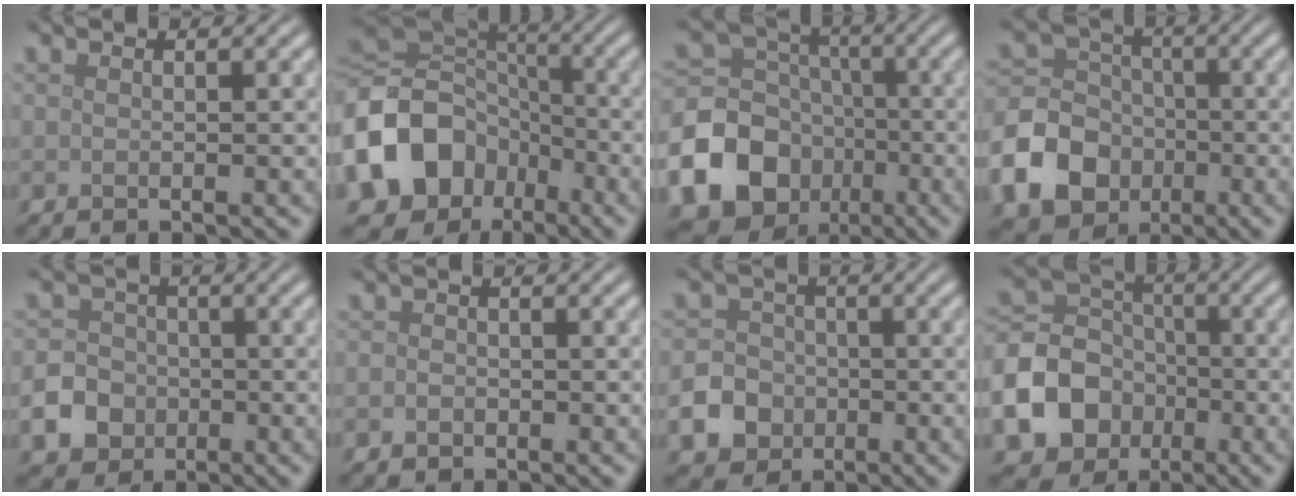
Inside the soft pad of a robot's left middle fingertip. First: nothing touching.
{"total": 14.1, "force": [-5.4, 11.2, 6.6], "torque": [-0.169, -0.020, -0.114]}
{"total": 15.0, "force": [-6.2, 12.7, 5.0], "torque": [-0.124, -0.050, -0.126]}
{"total": 11.7, "force": [-4.7, 9.9, 4.2], "torque": [-0.102, -0.036, -0.109]}
{"total": 4.6, "force": [-1.8, 3.9, 1.5], "torque": [-0.023, -0.002, -0.049]}
{"total": 0.9, "force": [-0.4, 0.7, 0.3], "torque": [-0.006, -0.001, -0.010]}
{"total": 5.3, "force": [-2.3, 4.6, 1.6], "torque": [-0.022, -0.007, -0.061]}
{"total": 9.7, "force": [-3.6, 8.1, 3.9], "torque": [-0.102, -0.008, -0.085]}